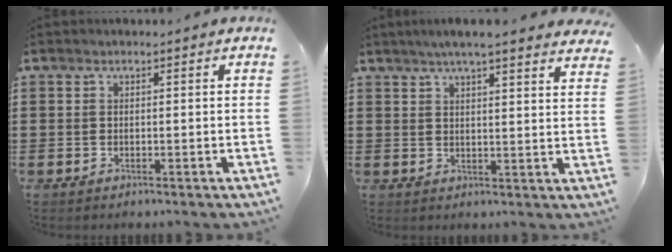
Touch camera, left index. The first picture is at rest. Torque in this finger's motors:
{"motor_torque": [2.14, 0.00, -0.68, -0.21]}